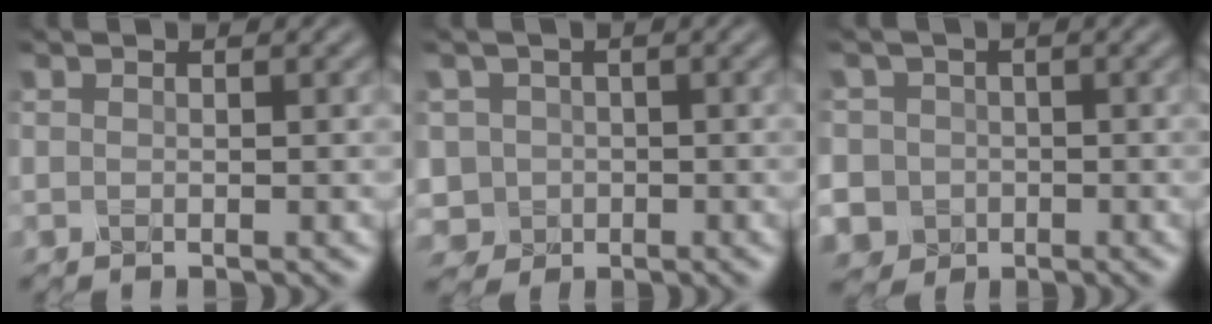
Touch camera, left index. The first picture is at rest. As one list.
[{"total": 3.2, "force": [-0.6, 3.2, 0.3], "torque": [0.009, 0.004, -0.015]}, {"total": 7.9, "force": [-1.7, 7.5, 1.9], "torque": [-0.051, 0.000, -0.066]}]